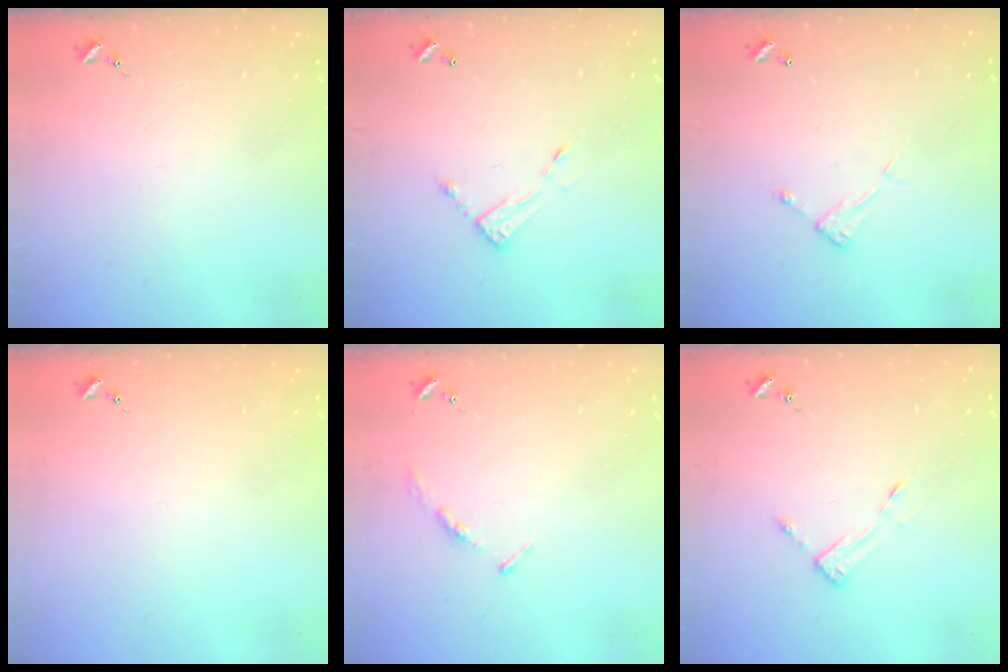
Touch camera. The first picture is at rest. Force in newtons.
{"total": 7.3, "press": 7.3, "slide": 0.3}
{"total": 5.0, "press": 5.0, "slide": 0.4}
{"total": 0.0}
{"total": 3.5, "press": 3.5, "slide": 0.3}
{"total": 3.2, "press": 3.2, "slide": 0.3}